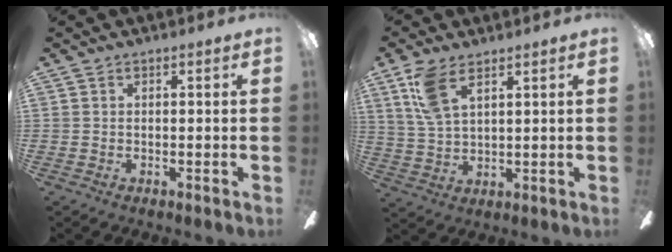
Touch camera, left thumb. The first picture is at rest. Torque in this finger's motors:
{"motor_torque": [0.13, 0.16, -0.67, 0.19, -0.01]}